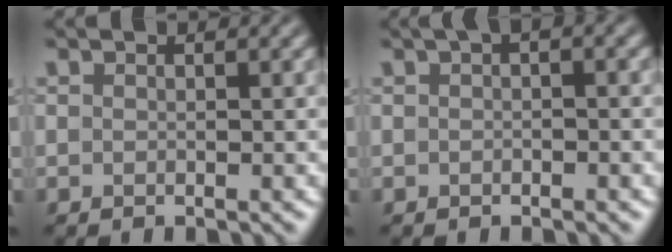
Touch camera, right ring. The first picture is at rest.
{"total": 1.5, "force": [0.5, 0.6, 1.2], "torque": [-0.020, 0.010, 0.003]}